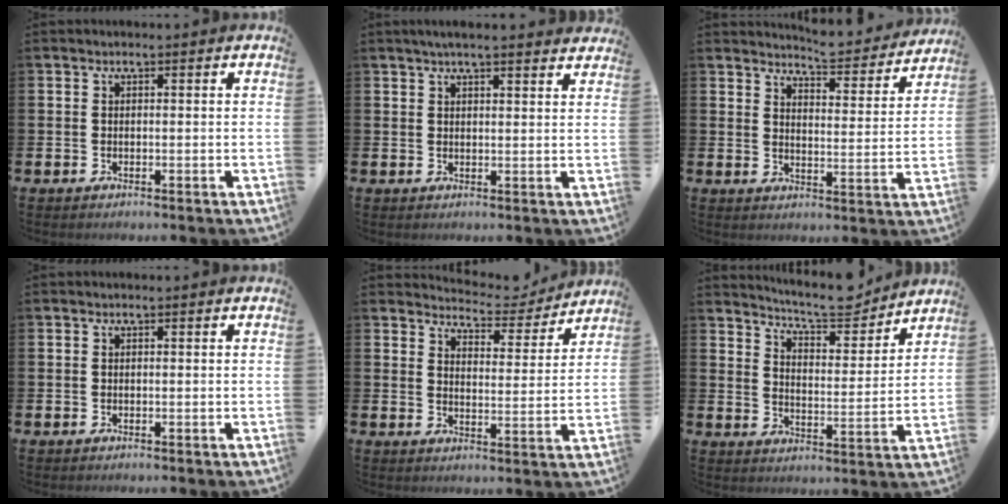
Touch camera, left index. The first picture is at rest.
{"total": 3.3, "force": [3.2, 0.0, 1.0], "torque": [-0.026, -0.009, 0.057]}
{"total": 5.5, "force": [5.4, 0.5, 0.7], "torque": [-0.022, -0.038, 0.092]}
{"total": 0.0}
{"total": 5.1, "force": [5.0, 1.1, 0.3], "torque": [-0.017, -0.038, 0.083]}
{"total": 7.7, "force": [7.4, 1.2, 1.9], "torque": [-0.055, -0.049, 0.129]}